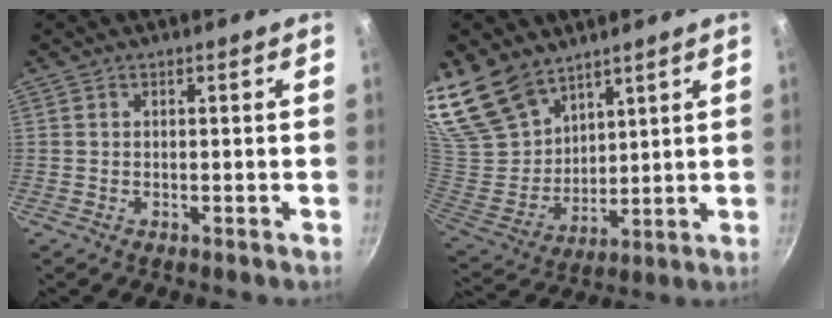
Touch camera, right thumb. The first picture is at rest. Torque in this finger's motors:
{"motor_torque": [-1.72, 2.08, 0.90, 1.86, 0.19]}